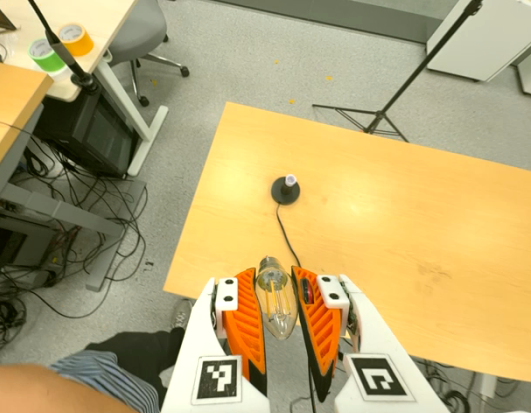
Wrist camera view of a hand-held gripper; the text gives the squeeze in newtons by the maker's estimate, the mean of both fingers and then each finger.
{"total": 22.8, "left": 24.4, "right": 21.1}